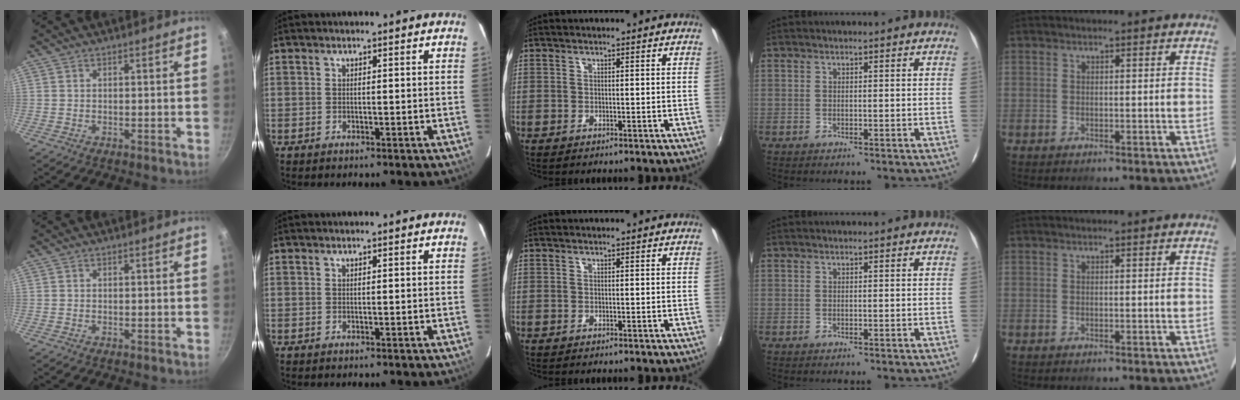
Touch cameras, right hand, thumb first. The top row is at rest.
{}